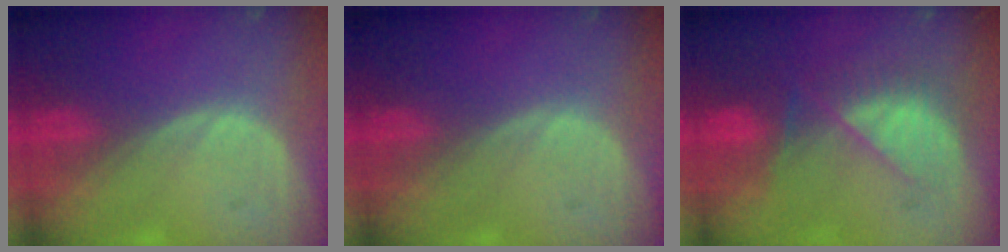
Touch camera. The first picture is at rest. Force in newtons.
{"total": 0.0}
{"total": 7.2, "press": 7.0, "slide": 1.7}